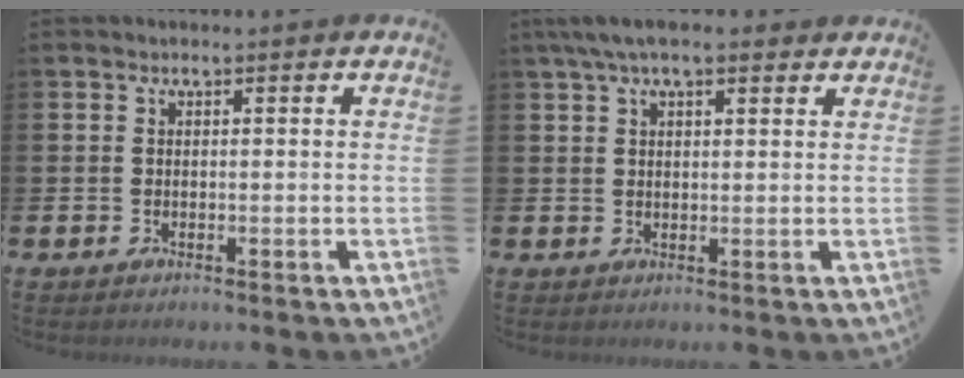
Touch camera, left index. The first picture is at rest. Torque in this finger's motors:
{"motor_torque": [0.95, -1.19, 0.82, 0.21]}